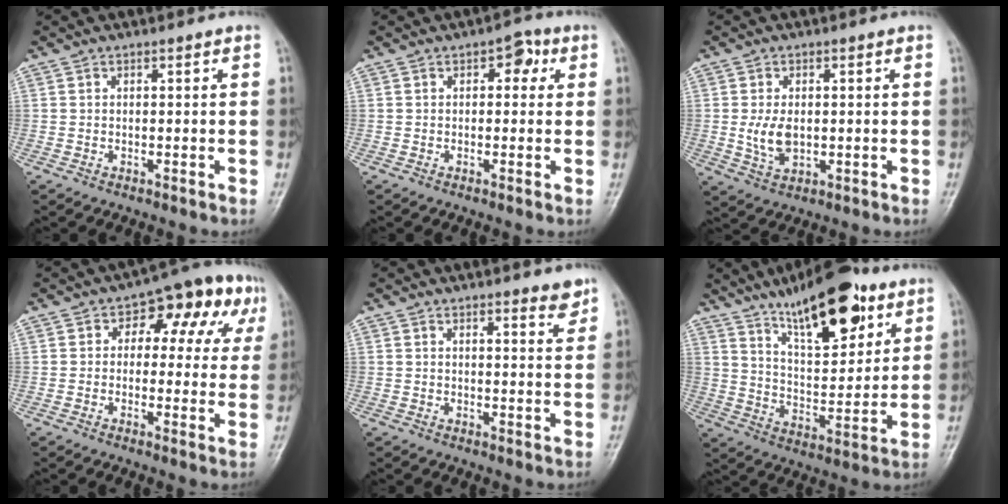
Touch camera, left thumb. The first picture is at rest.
{"total": 3.9, "force": [1.2, 2.3, 2.9], "torque": [-0.014, 0.005, 0.006]}
{"total": 5.2, "force": [0.0, 3.2, 4.1], "torque": [-0.076, -0.007, 0.005]}
{"total": 12.7, "force": [4.3, 7.5, 9.4], "torque": [-0.060, 0.021, 0.048]}
{"total": 3.6, "force": [2.9, 1.3, 1.8], "torque": [-0.002, -0.014, 0.035]}
{"total": 19.2, "force": [11.6, 7.1, 13.6], "torque": [-0.171, -0.053, 0.194]}